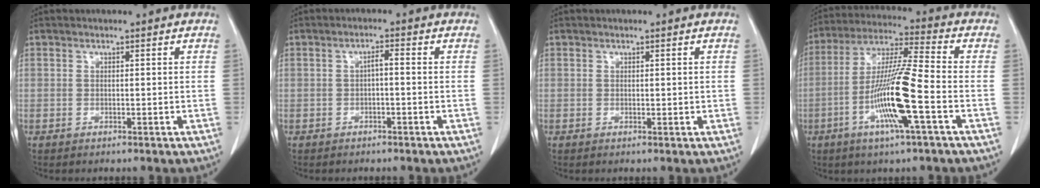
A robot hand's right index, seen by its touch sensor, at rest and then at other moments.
{"total": 1.6, "force": [-0.2, 0.3, 1.5], "torque": [-0.027, 0.005, -0.003]}
{"total": 0.7, "force": [0.2, 0.4, 0.5], "torque": [-0.008, -0.002, 0.005]}
{"total": 13.6, "force": [-4.3, 0.1, 12.9], "torque": [-0.255, -0.007, -0.087]}